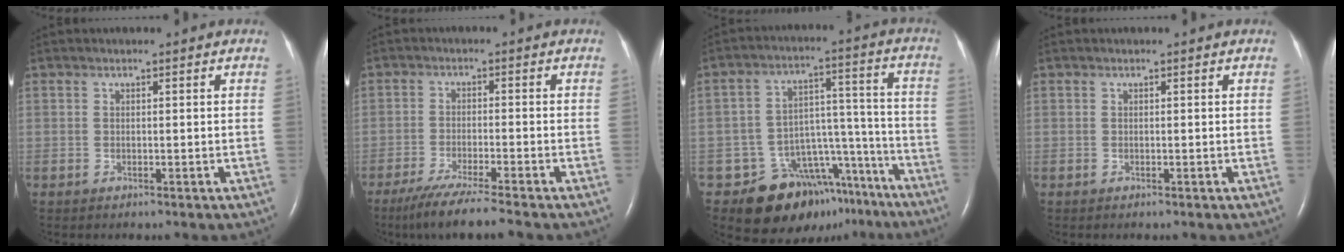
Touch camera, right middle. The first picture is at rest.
{"total": 8.1, "force": [-6.7, -1.0, 4.5], "torque": [-0.070, -0.029, -0.114]}
{"total": 14.9, "force": [-10.9, 8.6, 5.4], "torque": [-0.047, 0.071, -0.151]}
{"total": 0.0}